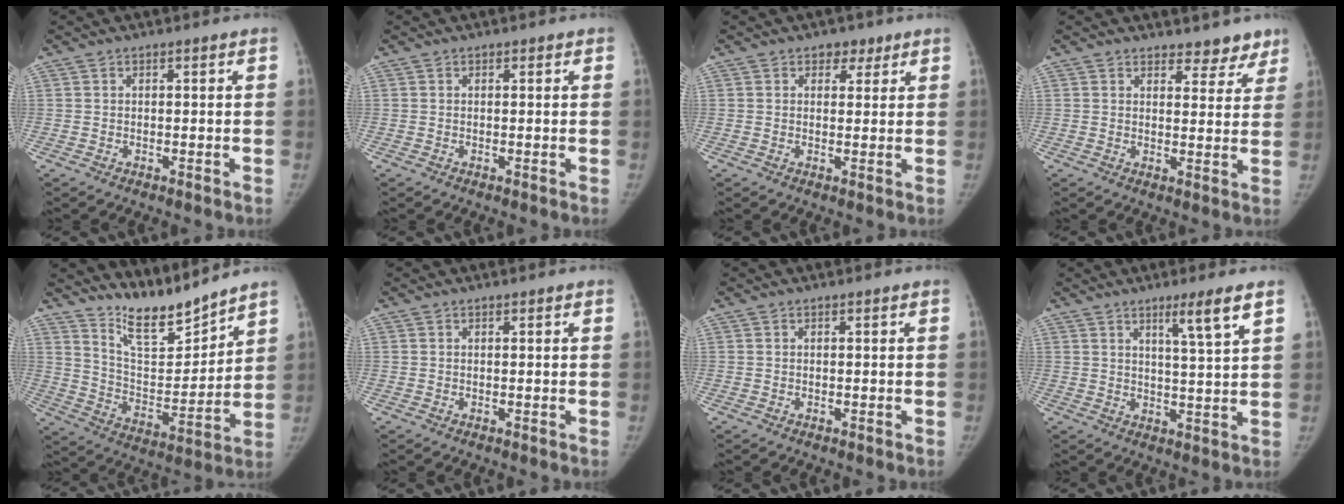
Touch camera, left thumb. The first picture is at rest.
{"total": 0.0}
{"total": 3.0, "force": [1.8, 2.2, 1.1], "torque": [0.010, -0.007, 0.022]}
{"total": 5.7, "force": [4.9, 2.8, 0.9], "torque": [0.029, -0.030, 0.053]}
{"total": 12.3, "force": [11.4, 2.3, 4.0], "torque": [-0.041, -0.088, 0.216]}
{"total": 0.0}
{"total": 0.0}
{"total": 6.2, "force": [3.8, -0.4, 5.0], "torque": [-0.082, -0.029, 0.064]}